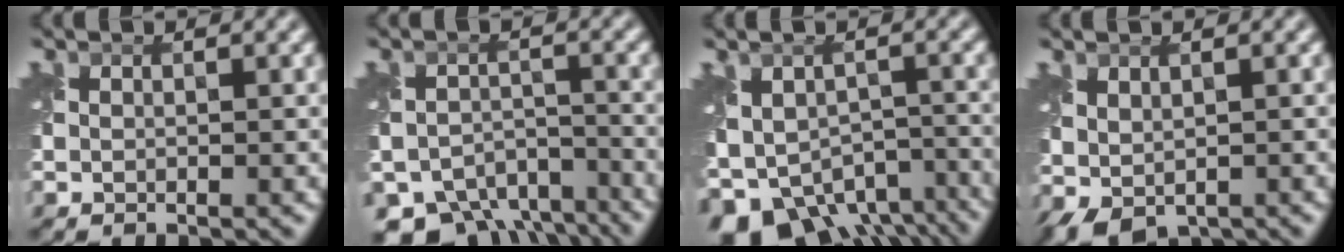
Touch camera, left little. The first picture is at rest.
{"total": 11.0, "force": [-9.4, 4.8, 3.0], "torque": [-0.034, -0.018, -0.130]}
{"total": 10.6, "force": [-6.8, 6.3, 5.3], "torque": [-0.100, -0.025, -0.091]}
{"total": 2.8, "force": [-0.4, 1.8, 2.2], "torque": [-0.045, -0.005, 0.000]}